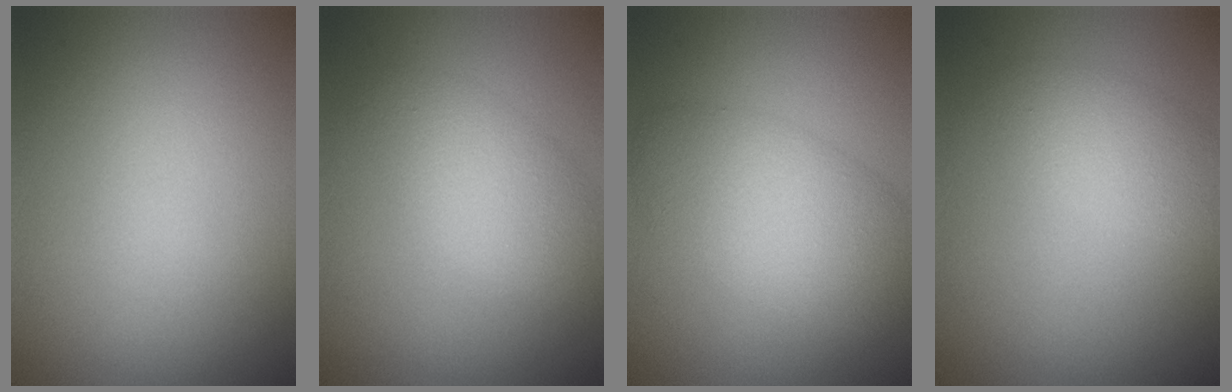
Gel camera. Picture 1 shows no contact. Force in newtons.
{"total": 3.6, "press": 3.5, "slide": 0.2}
{"total": 5.8, "press": 5.8, "slide": 0.1}
{"total": 2.4, "press": 2.4, "slide": 0.1}